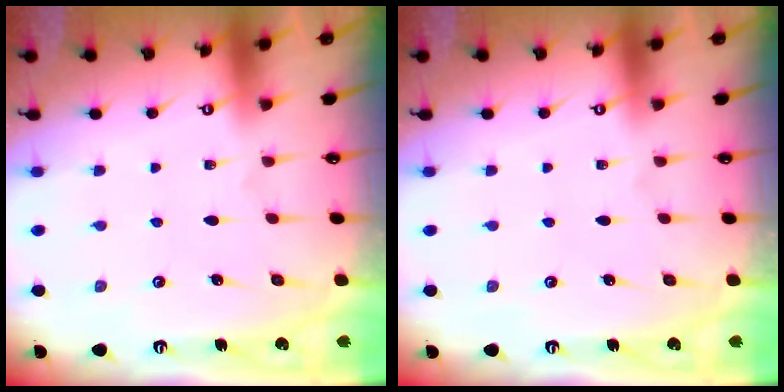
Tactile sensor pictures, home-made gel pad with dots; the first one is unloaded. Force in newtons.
{"total": 0.0}